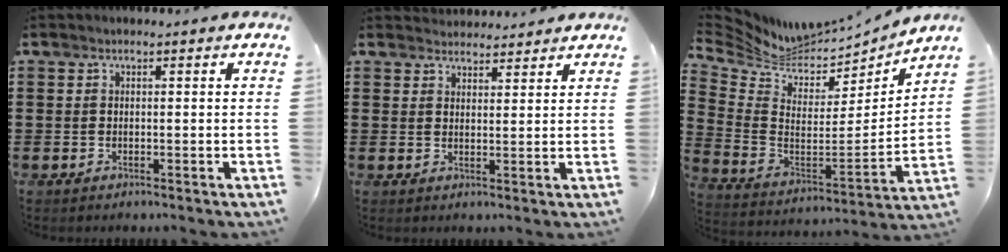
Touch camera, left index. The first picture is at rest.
{"total": 2.6, "force": [2.5, 0.4, -0.3], "torque": [-0.002, -0.005, 0.049]}
{"total": 5.9, "force": [5.4, 1.9, 1.2], "torque": [-0.063, -0.053, 0.092]}